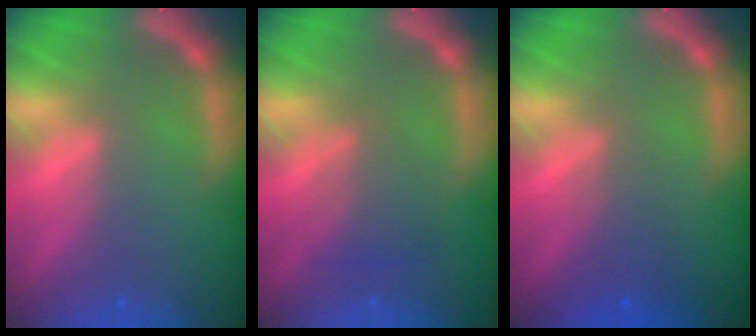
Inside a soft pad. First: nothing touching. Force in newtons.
{"total": 3.0}
{"total": 2.5}